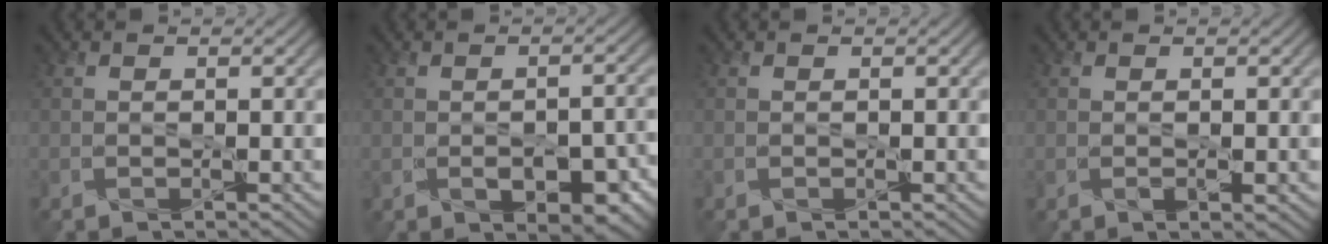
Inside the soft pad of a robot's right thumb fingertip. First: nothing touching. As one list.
[{"total": 5.9, "force": [-2.0, 3.3, 4.5], "torque": [-0.066, -0.018, -0.020]}, {"total": 0.0}, {"total": 1.0, "force": [-0.2, 0.3, 1.0], "torque": [-0.018, -0.007, 0.000]}]